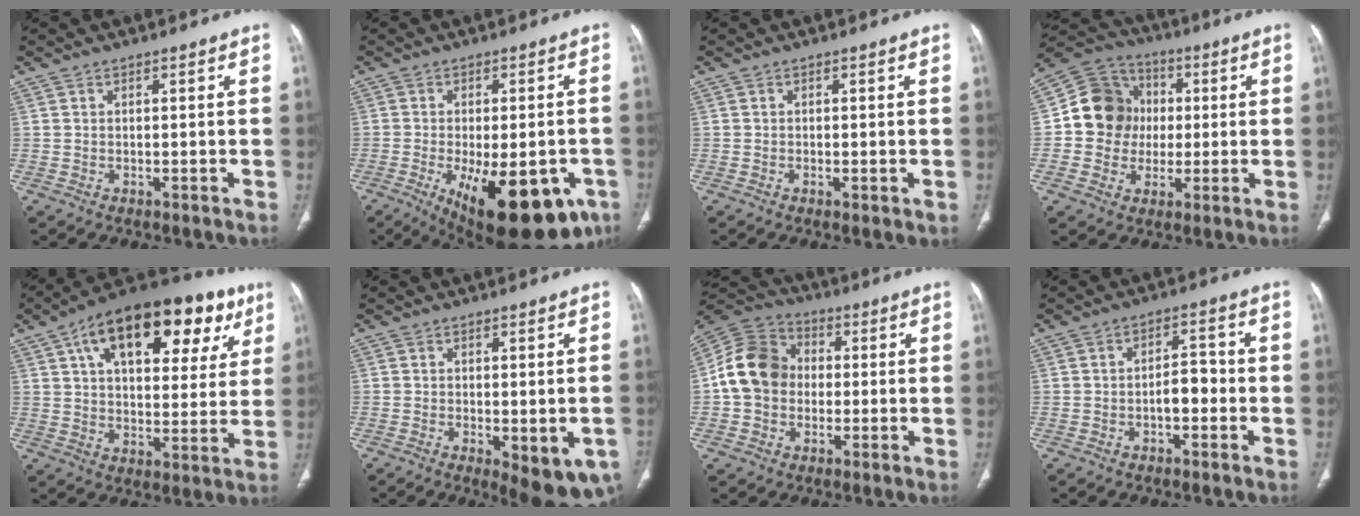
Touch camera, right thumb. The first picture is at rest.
{"total": 21.1, "force": [-9.0, 9.1, 16.7], "torque": [-0.186, -0.006, -0.109]}
{"total": 1.1, "force": [-0.5, 0.3, 1.0], "torque": [-0.017, -0.001, -0.005]}
{"total": 12.9, "force": [0.5, 11.8, 5.0], "torque": [-0.056, 0.021, 0.002]}
{"total": 26.0, "force": [12.0, 12.9, 19.2], "torque": [-0.251, 0.012, 0.175]}
{"total": 10.8, "force": [-4.2, 4.2, 9.0], "torque": [-0.111, -0.004, -0.049]}
{"total": 12.7, "force": [0.0, 10.5, 7.1], "torque": [-0.117, 0.033, -0.012]}
{"total": 4.6, "force": [-1.4, 2.5, 3.6], "torque": [-0.041, 0.024, -0.027]}